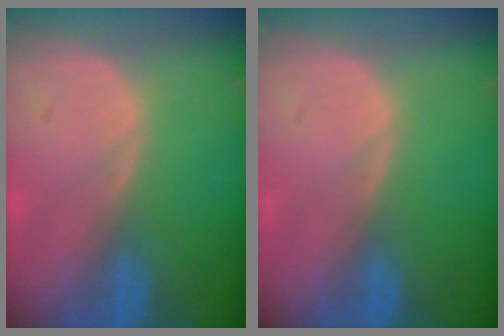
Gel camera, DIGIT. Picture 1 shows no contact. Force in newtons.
{"total": 0.0}